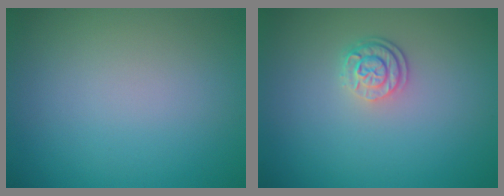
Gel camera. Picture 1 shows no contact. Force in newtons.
{"total": 2.5, "press": 1.9, "slide": 1.6}